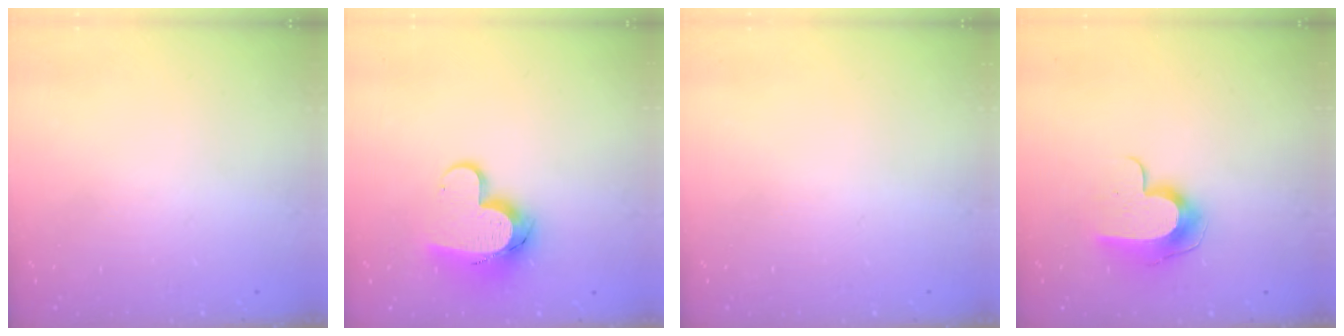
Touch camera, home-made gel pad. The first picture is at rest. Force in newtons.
{"total": 11.9, "press": 11.8, "slide": 1.1}
{"total": 0.0}
{"total": 10.1, "press": 10.0, "slide": 1.0}